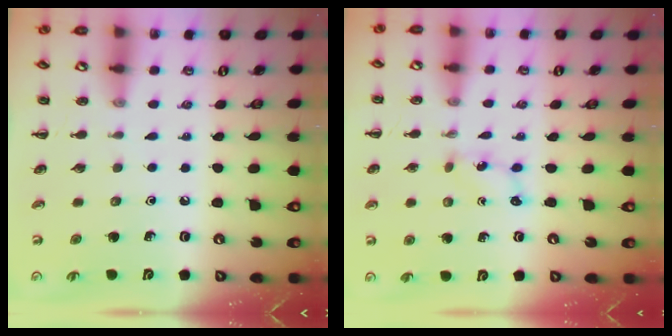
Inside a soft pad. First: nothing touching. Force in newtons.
{"total": 2.0, "press": 2.0, "slide": 0.6}